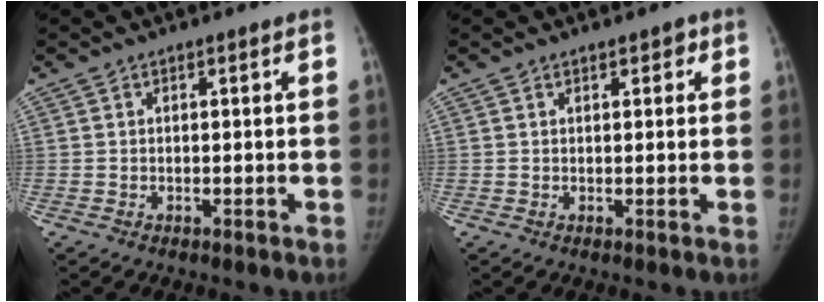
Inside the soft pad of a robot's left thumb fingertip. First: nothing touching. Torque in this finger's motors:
{"motor_torque": [-0.30, 0.13, -0.28, 0.01, -0.06]}